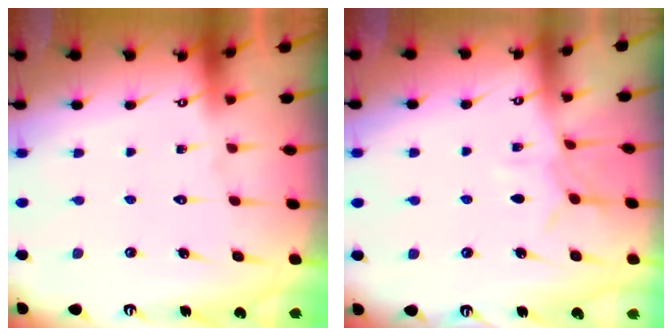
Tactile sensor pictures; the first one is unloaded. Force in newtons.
{"total": 5.3, "press": 5.3, "slide": 0.6}